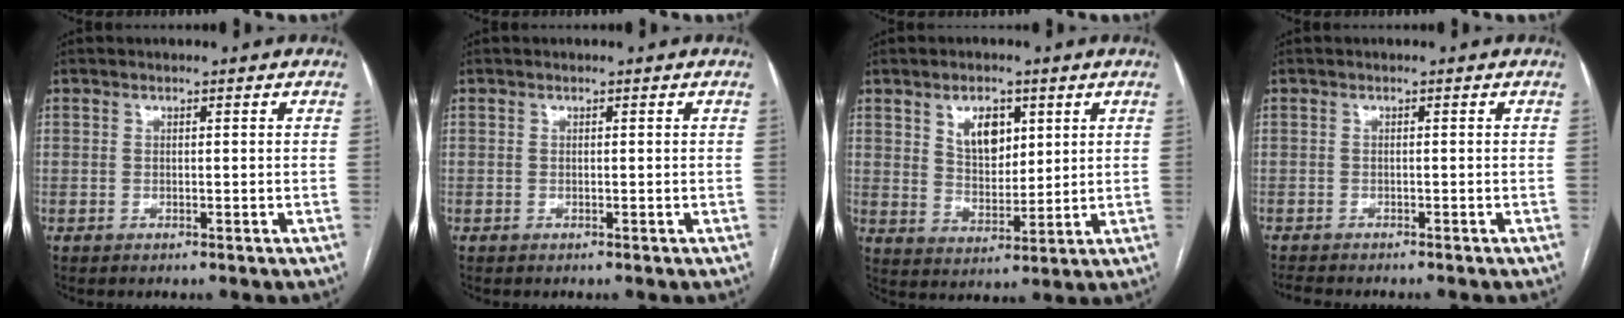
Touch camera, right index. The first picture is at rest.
{"total": 0.0}
{"total": 6.9, "force": [3.0, 4.0, 4.8], "torque": [-0.084, 0.006, 0.062]}
{"total": 3.7, "force": [-3.4, 0.8, 1.3], "torque": [-0.019, -0.009, -0.051]}